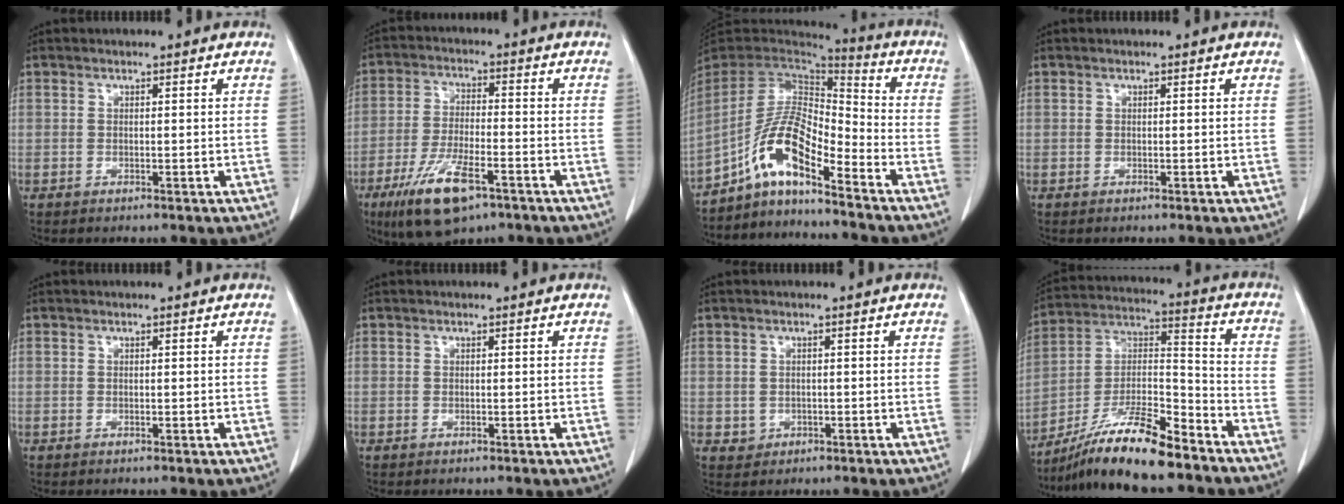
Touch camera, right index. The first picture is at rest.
{"total": 11.5, "force": [-6.7, 3.3, 8.7], "torque": [-0.174, -0.018, -0.112]}
{"total": 11.2, "force": [-7.1, 2.2, 8.4], "torque": [-0.169, 0.018, -0.131]}
{"total": 0.0}
{"total": 0.0}
{"total": 0.0}
{"total": 1.7, "force": [-0.4, 1.6, 0.2], "torque": [-0.001, 0.004, -0.001]}
{"total": 15.1, "force": [-11.9, 1.9, 9.1], "torque": [-0.168, 0.004, -0.209]}